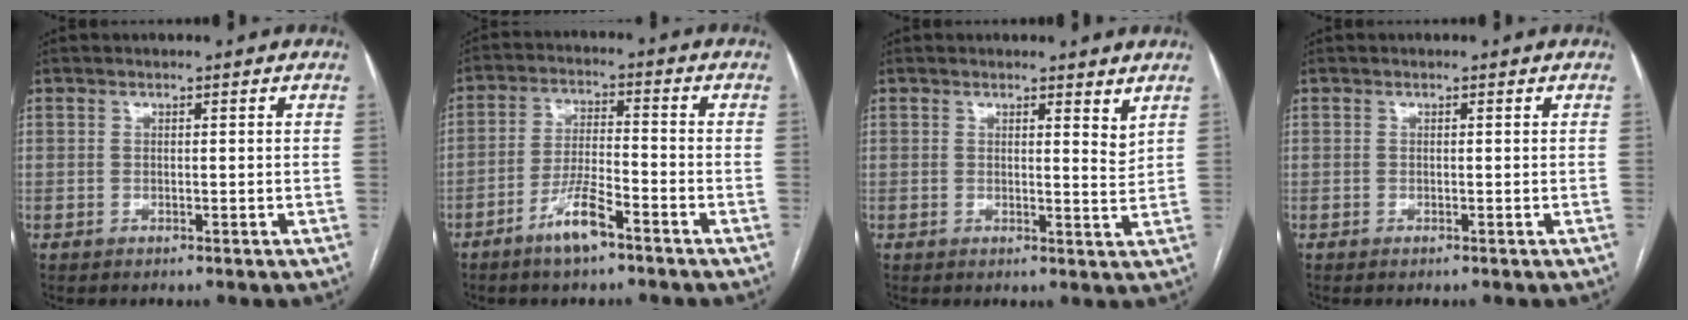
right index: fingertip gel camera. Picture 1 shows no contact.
{"total": 7.0, "force": [-4.6, 1.0, 5.2], "torque": [-0.104, 0.000, -0.084]}
{"total": 2.9, "force": [2.4, 0.5, 1.6], "torque": [-0.024, -0.021, 0.030]}
{"total": 0.0}